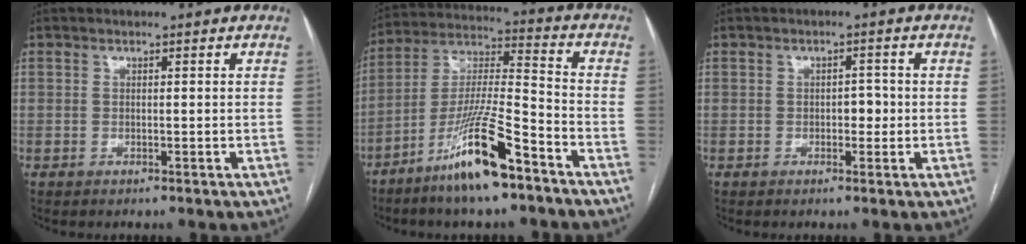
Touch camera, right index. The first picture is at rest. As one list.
[{"total": 14.4, "force": [-9.0, 1.3, 11.1], "torque": [-0.220, -0.017, -0.167]}, {"total": 2.1, "force": [-0.3, 1.2, 1.7], "torque": [-0.018, 0.005, -0.005]}]